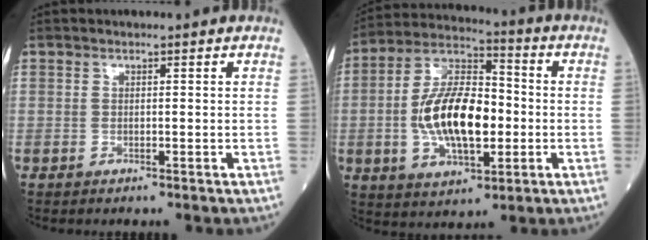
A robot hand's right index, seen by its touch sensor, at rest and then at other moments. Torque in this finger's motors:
{"motor_torque": [1.52, -0.62, 0.43, 0.21]}